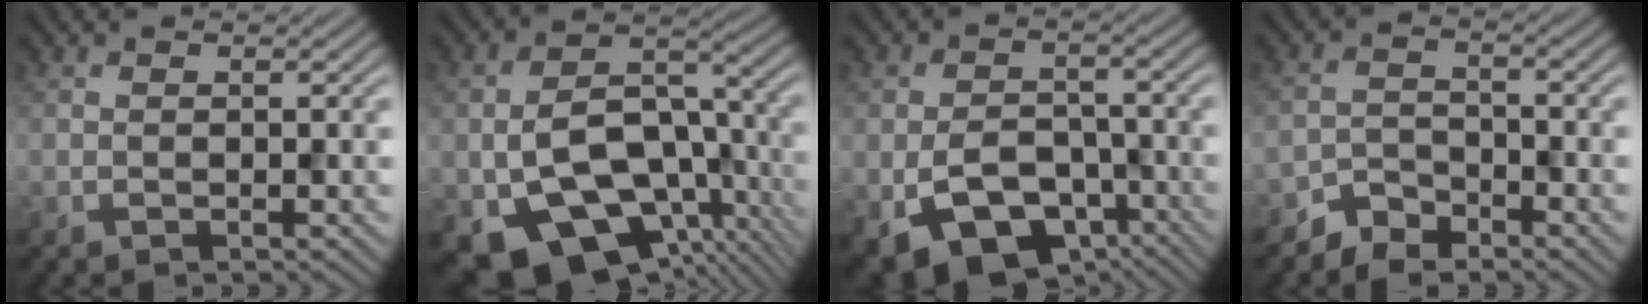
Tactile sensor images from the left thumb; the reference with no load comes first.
{"total": 14.8, "force": [-6.3, 9.3, 9.5], "torque": [-0.167, -0.036, -0.103]}
{"total": 10.1, "force": [-4.9, 6.2, 6.2], "torque": [-0.122, -0.020, -0.081]}
{"total": 3.5, "force": [-2.9, 1.7, 0.8], "torque": [-0.011, 0.006, -0.065]}